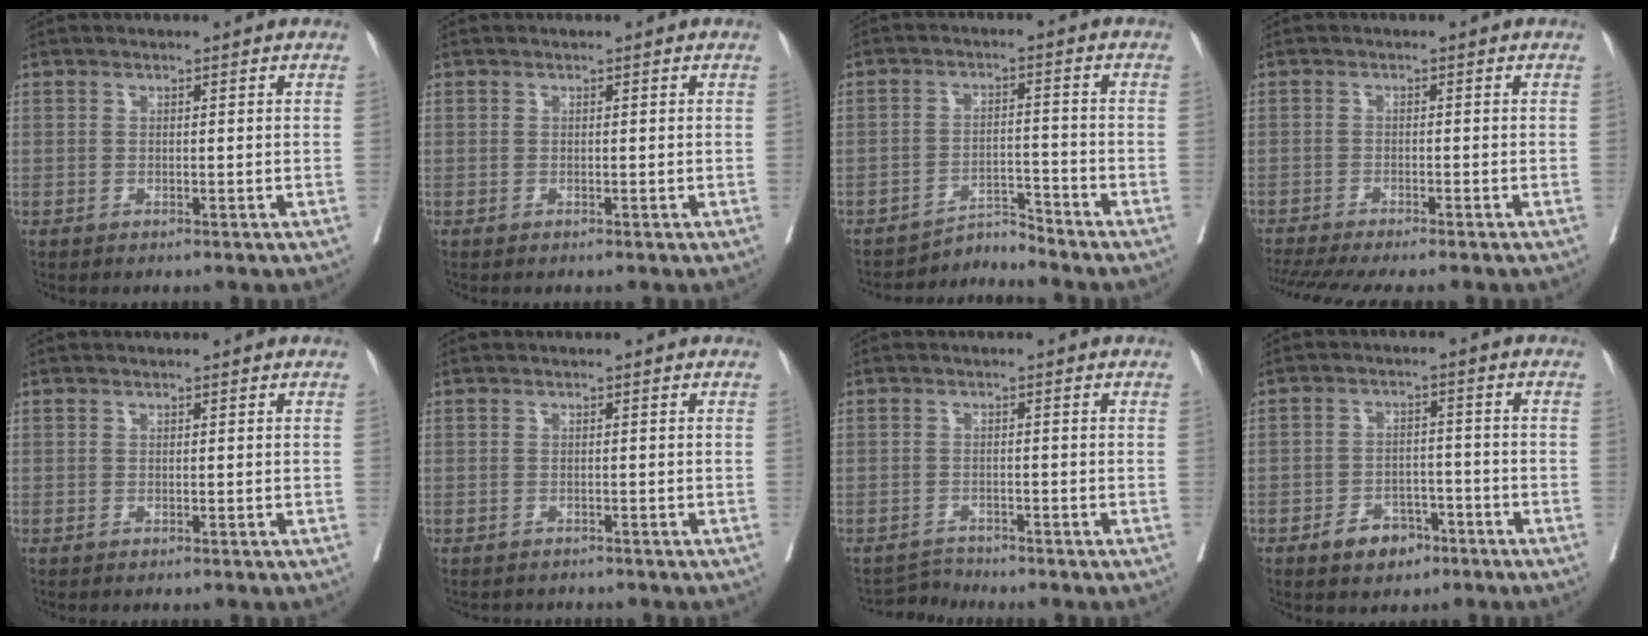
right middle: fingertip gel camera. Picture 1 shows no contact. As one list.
[{"total": 0.0}, {"total": 3.9, "force": [-3.5, -1.0, -1.3], "torque": [0.027, 0.000, -0.053]}, {"total": 9.7, "force": [-8.3, 0.5, 4.9], "torque": [-0.060, -0.009, -0.127]}, {"total": 0.0}, {"total": 1.9, "force": [-1.8, 0.6, 0.2], "torque": [-0.006, -0.003, -0.025]}, {"total": 2.3, "force": [-2.0, -0.3, -1.0], "torque": [0.020, -0.011, -0.031]}, {"total": 5.2, "force": [-3.3, 3.1, 2.5], "torque": [-0.034, 0.008, -0.048]}]